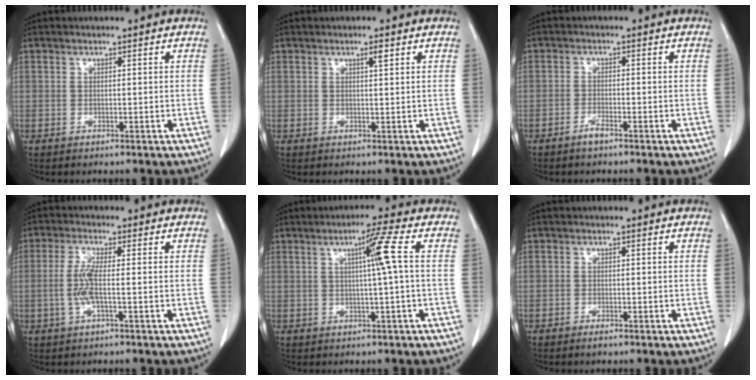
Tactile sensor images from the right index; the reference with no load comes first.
{"total": 1.3, "force": [0.7, 0.1, 1.1], "torque": [-0.020, -0.002, 0.011]}
{"total": 1.8, "force": [-1.5, 0.2, 0.9], "torque": [-0.023, 0.000, -0.027]}
{"total": 4.2, "force": [-0.7, 0.2, 4.1], "torque": [-0.096, -0.001, -0.015]}
{"total": 4.9, "force": [0.7, -1.4, 4.6], "torque": [-0.081, 0.002, 0.012]}
{"total": 1.0, "force": [-0.9, 0.2, 0.5], "torque": [-0.011, -0.001, -0.011]}